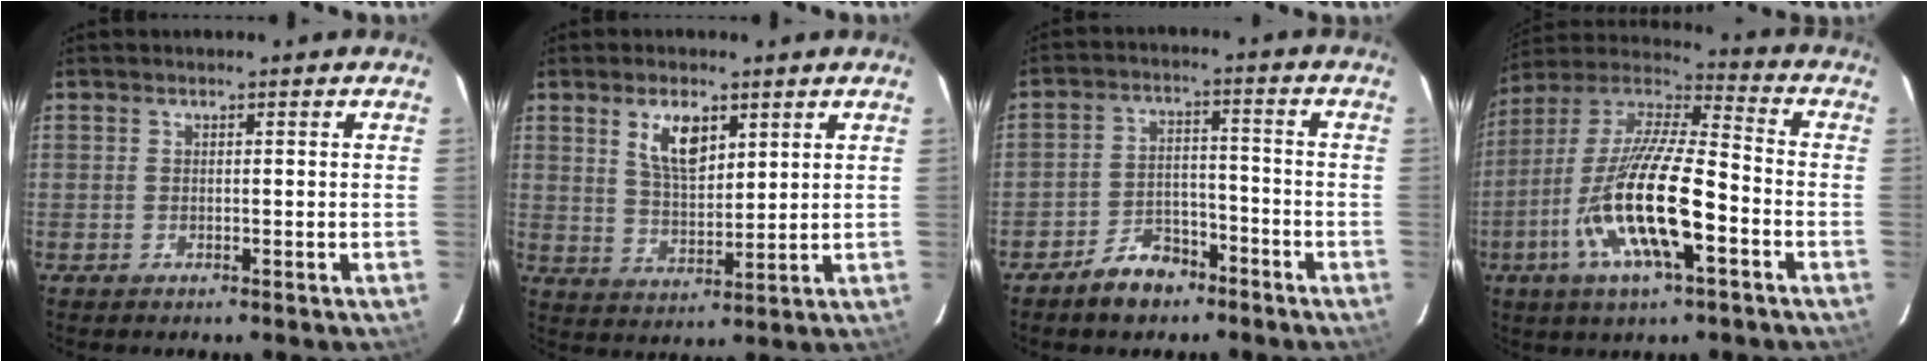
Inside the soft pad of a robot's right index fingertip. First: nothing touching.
{"total": 7.6, "force": [3.8, 3.5, 5.6], "torque": [-0.100, 0.004, 0.076]}
{"total": 7.7, "force": [-5.7, 4.3, 3.0], "torque": [-0.068, 0.023, -0.081]}
{"total": 19.8, "force": [-7.2, 4.9, 17.8], "torque": [-0.347, -0.024, -0.141]}